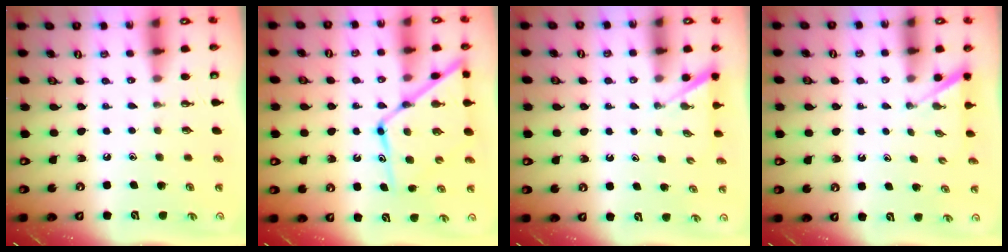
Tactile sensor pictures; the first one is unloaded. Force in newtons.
{"total": 15.5, "press": 15.4, "slide": 1.5}
{"total": 1.2, "press": 1.2, "slide": 0.1}
{"total": 1.2, "press": 1.2, "slide": 0.1}